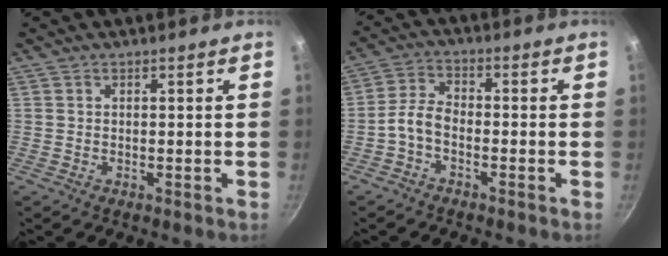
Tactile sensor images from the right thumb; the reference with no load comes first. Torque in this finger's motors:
{"motor_torque": [0.89, 1.00, 0.82, -0.66, 0.04]}